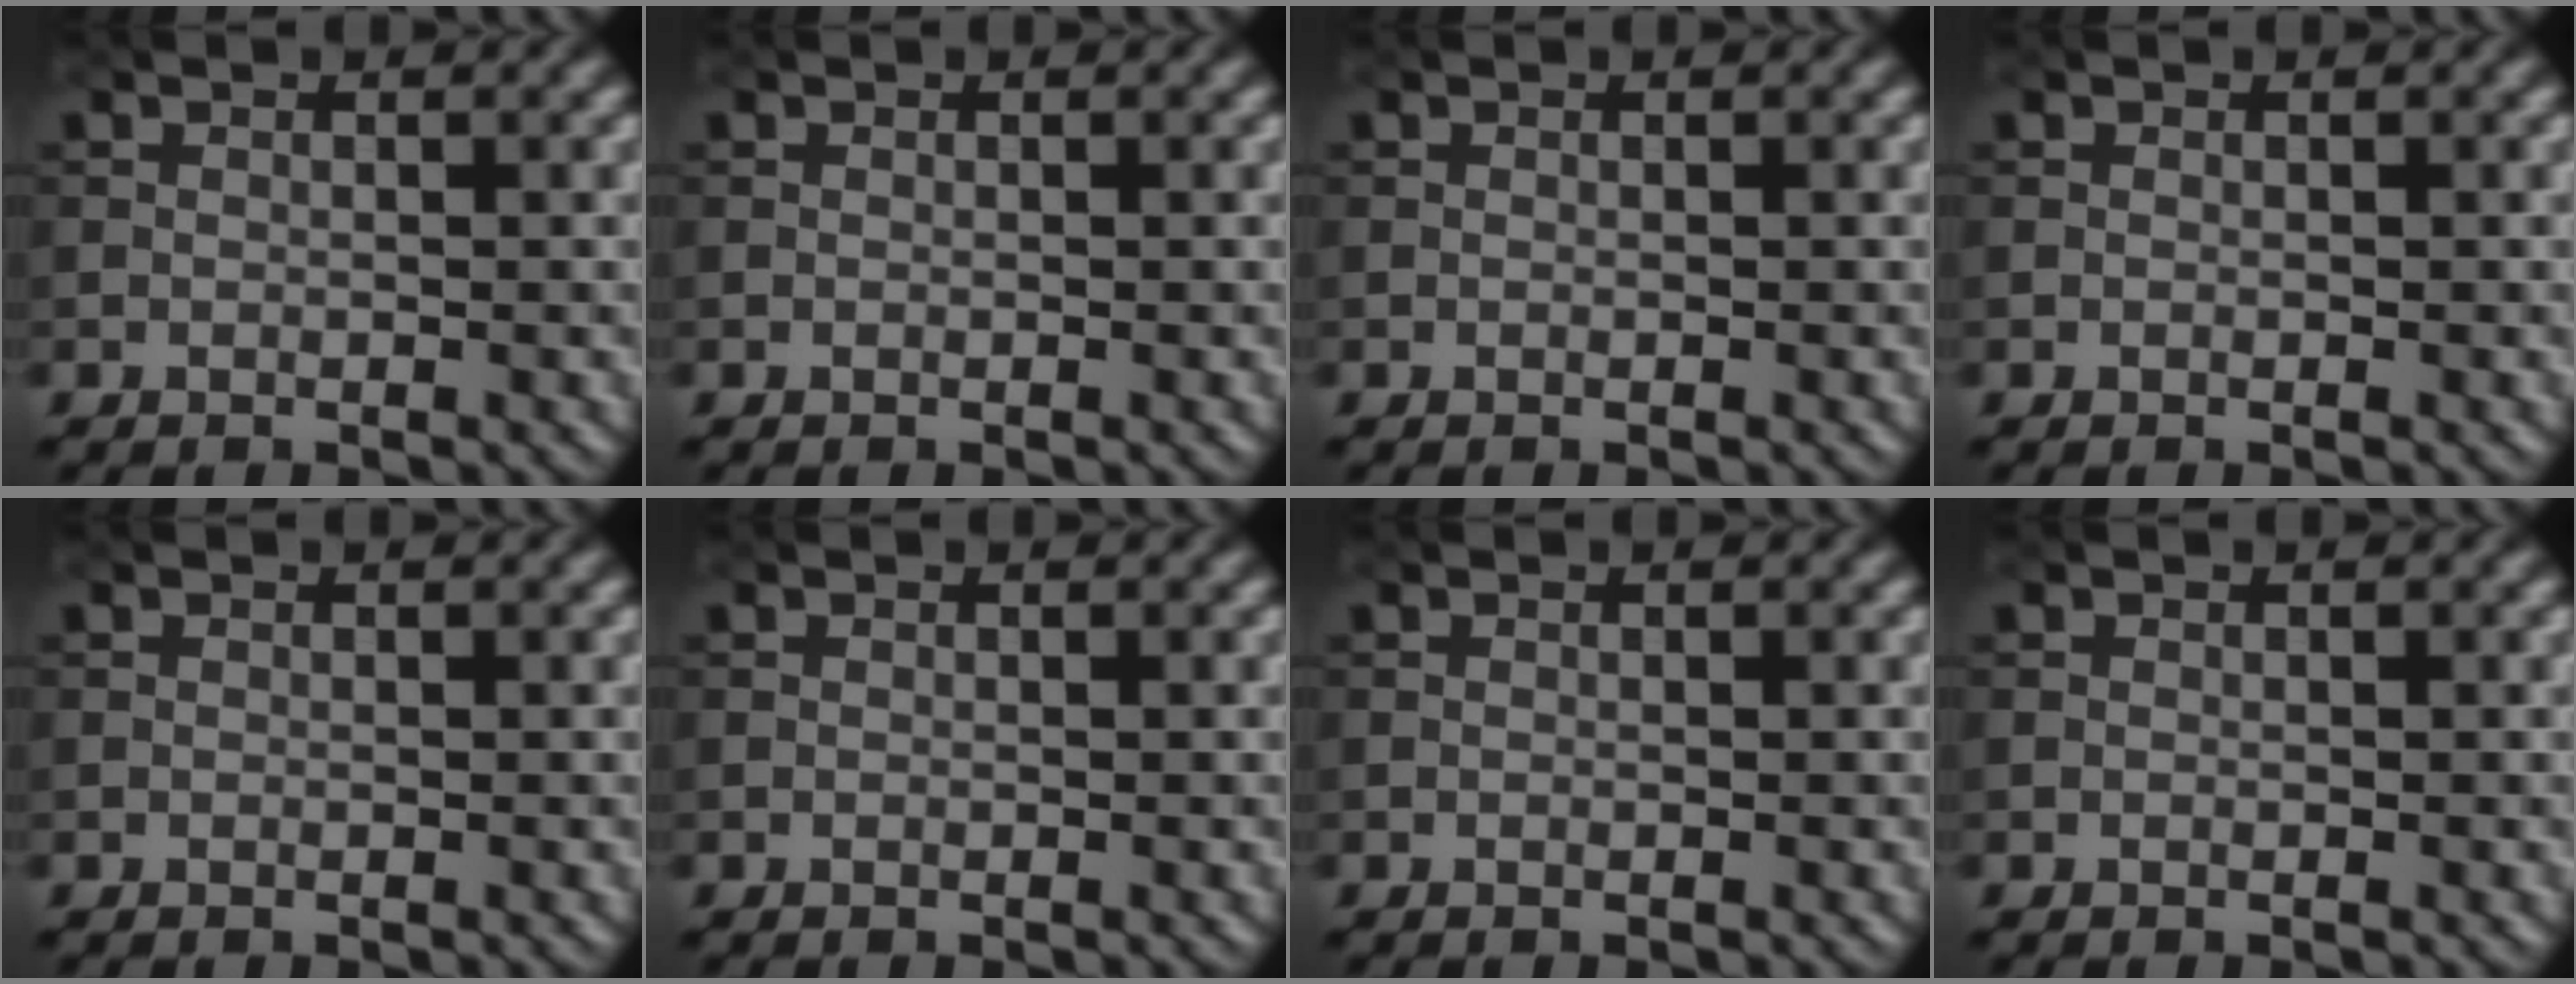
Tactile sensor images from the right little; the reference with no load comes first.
{"total": 0.0}
{"total": 0.0}
{"total": 0.0}
{"total": 0.0}
{"total": 0.0}
{"total": 0.0}
{"total": 0.0}